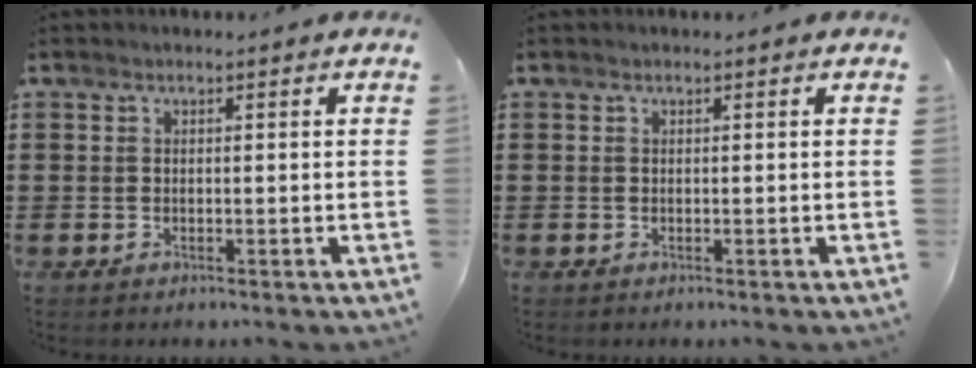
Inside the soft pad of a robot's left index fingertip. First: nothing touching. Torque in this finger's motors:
{"motor_torque": [0.01, 0.04, 0.00, 0.00]}